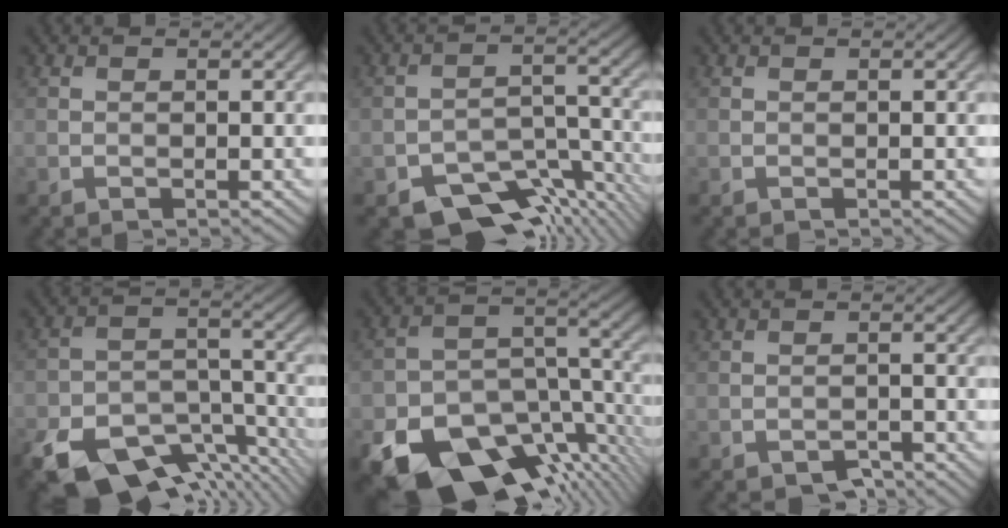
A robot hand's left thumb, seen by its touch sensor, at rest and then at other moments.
{"total": 9.3, "force": [-6.7, 4.6, 4.6], "torque": [-0.061, -0.013, -0.109]}
{"total": 0.0}
{"total": 15.1, "force": [-10.3, 7.5, 8.2], "torque": [-0.179, -0.029, -0.160]}
{"total": 18.0, "force": [-10.7, 10.4, 10.0], "torque": [-0.199, -0.056, -0.152]}
{"total": 1.6, "force": [-1.3, 0.7, 0.6], "torque": [-0.007, 0.000, -0.023]}